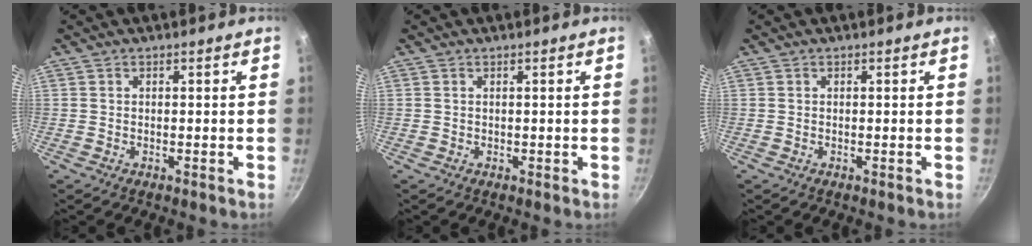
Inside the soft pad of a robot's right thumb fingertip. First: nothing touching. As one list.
[{"total": 0.6, "force": [0.2, 0.5, 0.2], "torque": [-0.002, 0.002, 0.004]}, {"total": 0.0}]